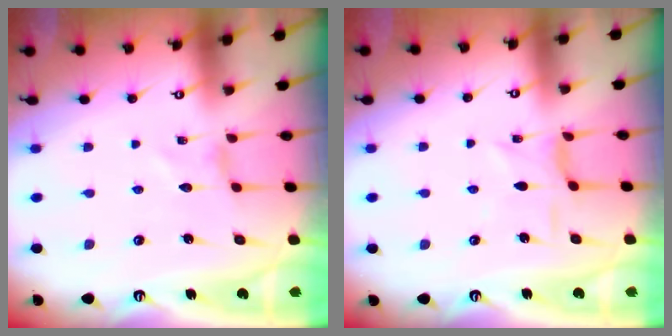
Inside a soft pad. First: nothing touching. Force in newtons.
{"total": 3.2, "press": 3.1, "slide": 0.7}